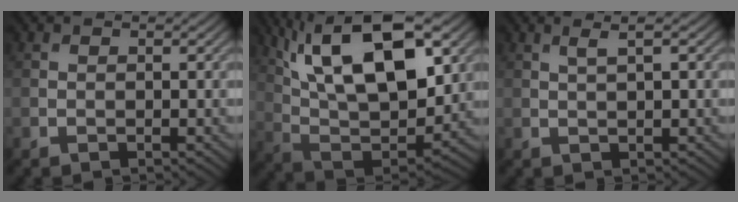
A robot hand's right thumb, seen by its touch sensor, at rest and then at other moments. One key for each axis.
{"total": 18.8, "fx": 8.5, "fy": 8.1, "fz": 14.6, "tx": -0.281, "ty": 0.033, "tz": 0.139}
{"total": 1.9, "fx": 0.7, "fy": 0.3, "fz": 1.7, "tx": -0.027, "ty": 0.005, "tz": 0.013}